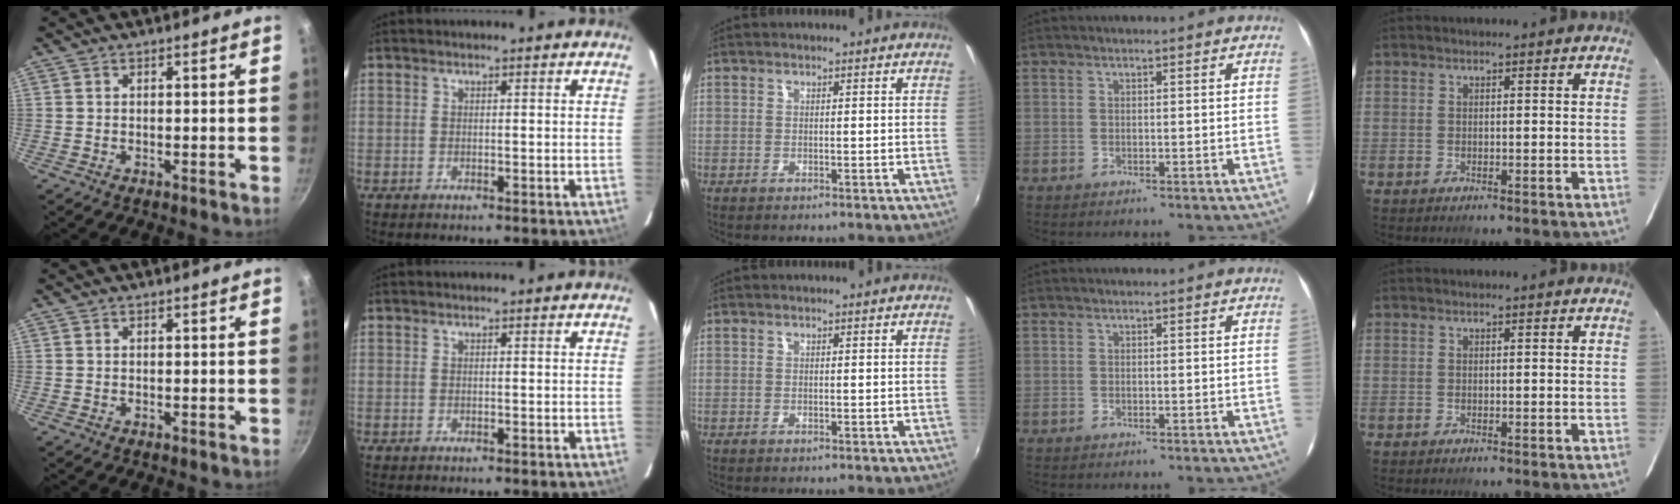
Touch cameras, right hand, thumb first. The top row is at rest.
{}